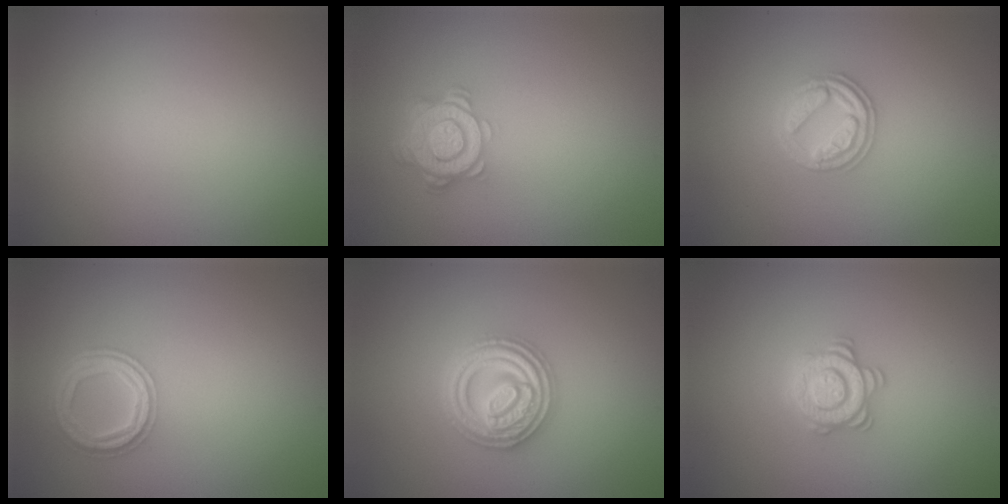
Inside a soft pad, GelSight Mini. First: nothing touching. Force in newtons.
{"total": 4.7, "press": 3.6, "slide": 3.1}
{"total": 2.8, "press": 2.7, "slide": 0.8}
{"total": 4.1, "press": 3.2, "slide": 2.5}
{"total": 4.9, "press": 4.8, "slide": 0.8}
{"total": 3.1, "press": 2.9, "slide": 0.9}